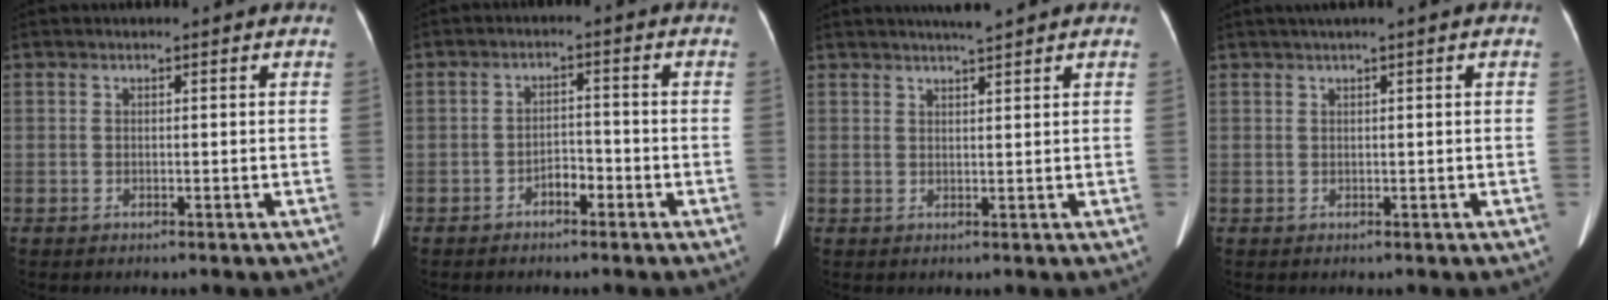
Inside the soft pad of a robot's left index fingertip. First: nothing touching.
{"total": 2.8, "force": [-1.9, 1.2, 1.7], "torque": [-0.028, 0.007, -0.034]}
{"total": 3.7, "force": [3.2, -0.4, 1.8], "torque": [-0.026, 0.010, 0.049]}
{"total": 1.9, "force": [0.9, -0.2, 1.6], "torque": [-0.038, 0.014, 0.021]}